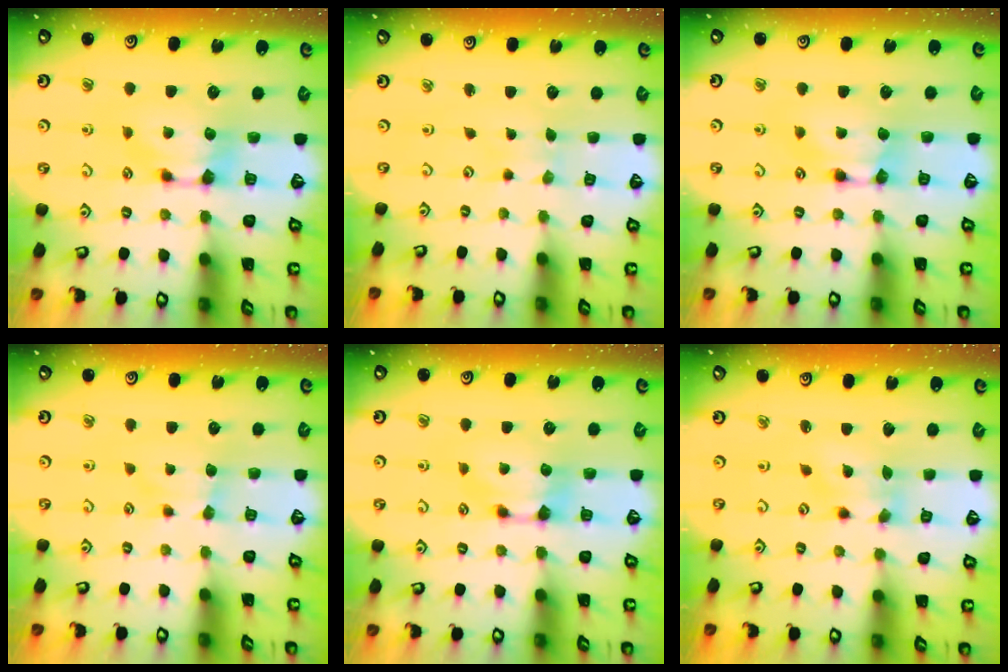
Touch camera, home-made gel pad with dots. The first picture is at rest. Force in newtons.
{"total": 4.0, "press": 4.0, "slide": 0.1}
{"total": 1.7, "press": 1.7, "slide": 0.2}
{"total": 1.8, "press": 1.8, "slide": 0.4}
{"total": 0.0}
{"total": 1.7, "press": 1.0, "slide": 1.4}